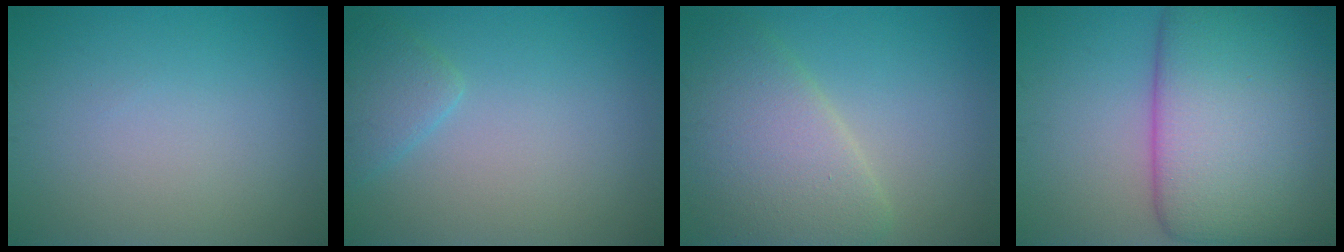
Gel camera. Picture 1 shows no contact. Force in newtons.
{"total": 2.1, "press": 2.1, "slide": 0.1}
{"total": 6.7, "press": 6.7, "slide": 0.2}
{"total": 14.5, "press": 14.5, "slide": 0.4}